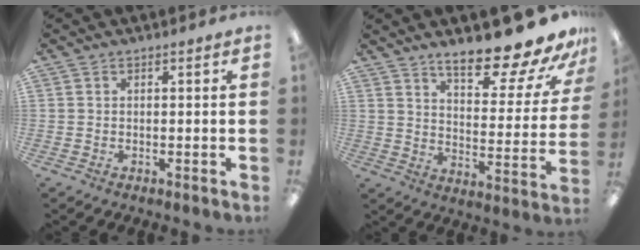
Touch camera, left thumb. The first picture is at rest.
{"total": 17.5, "force": [14.4, 4.1, 9.1], "torque": [-0.131, -0.106, 0.238]}